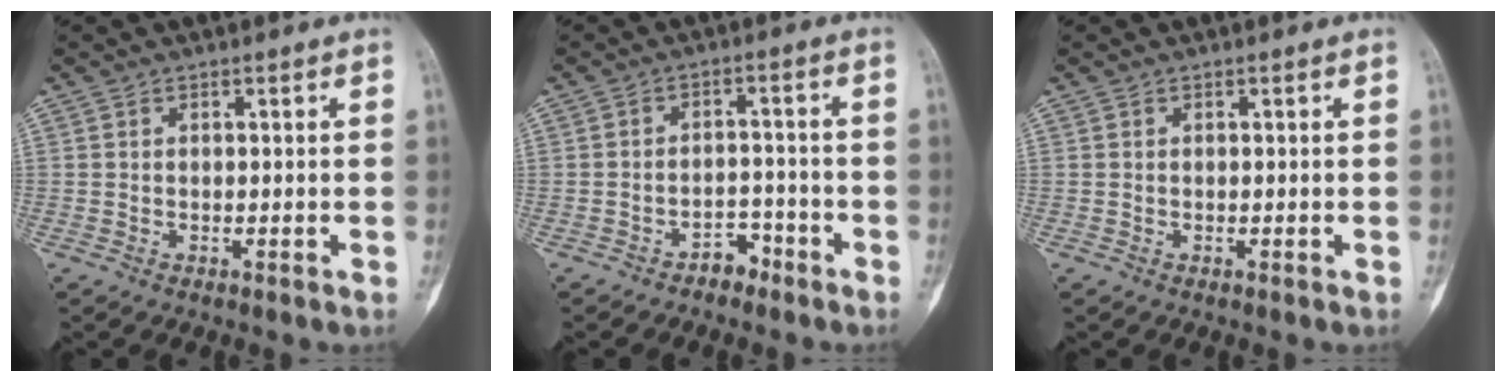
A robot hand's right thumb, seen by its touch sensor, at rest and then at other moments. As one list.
[{"total": 3.7, "force": [-2.8, 2.2, 1.2], "torque": [-0.002, 0.028, -0.042]}, {"total": 0.0}]